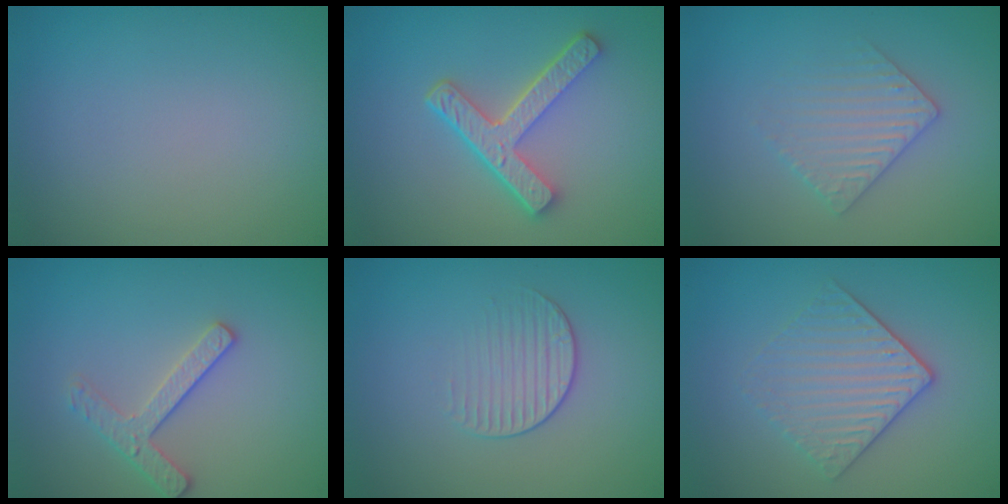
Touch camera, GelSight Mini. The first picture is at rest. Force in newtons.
{"total": 4.7, "press": 3.6, "slide": 3.0}
{"total": 3.0, "press": 2.9, "slide": 0.6}
{"total": 2.5, "press": 2.4, "slide": 0.7}
{"total": 1.7, "press": 1.1, "slide": 1.3}
{"total": 3.6, "press": 3.1, "slide": 1.8}